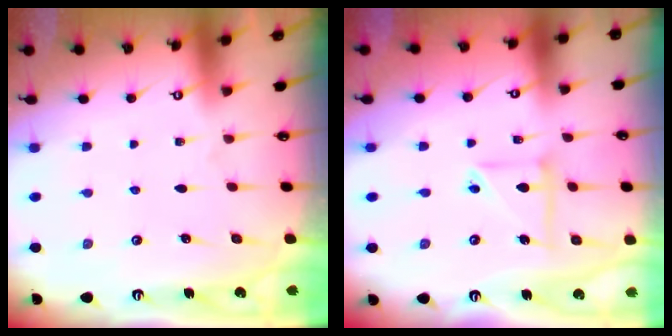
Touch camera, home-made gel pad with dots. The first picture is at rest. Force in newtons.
{"total": 7.2, "press": 7.2, "slide": 0.6}